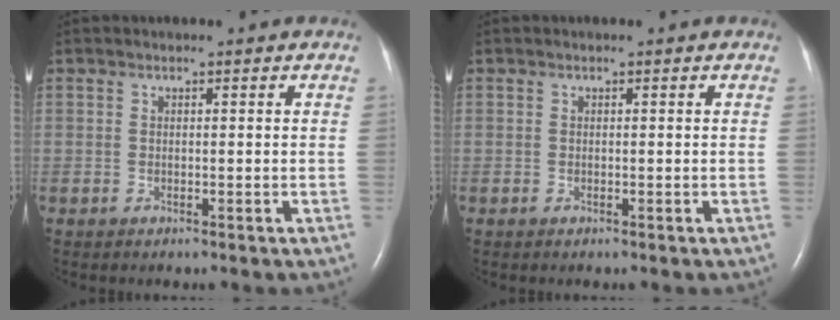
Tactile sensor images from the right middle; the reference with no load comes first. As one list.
[{"total": 0.0}]